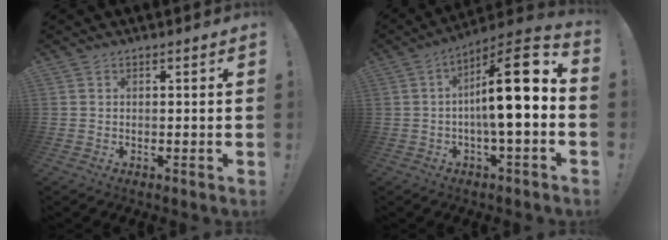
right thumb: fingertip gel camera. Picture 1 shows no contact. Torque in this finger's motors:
{"motor_torque": [2.11, 2.90, 0.24, 0.00, 0.55]}